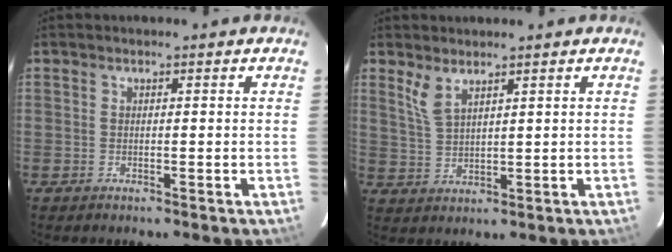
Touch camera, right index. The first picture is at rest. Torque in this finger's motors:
{"motor_torque": [0.17, 0.20, 0.06, 0.03]}